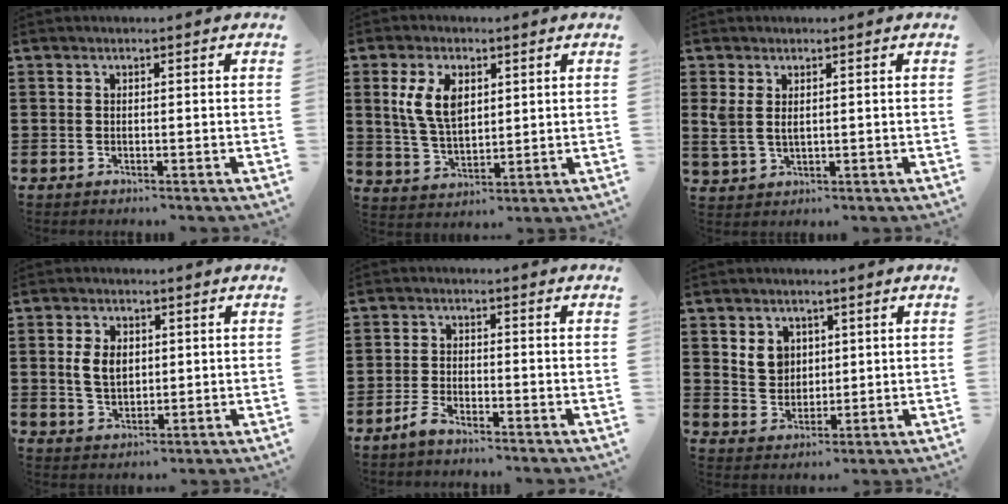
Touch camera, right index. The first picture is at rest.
{"total": 7.4, "force": [2.4, 4.2, 5.6], "torque": [-0.129, 0.010, 0.040]}
{"total": 2.8, "force": [1.2, 1.5, 2.0], "torque": [-0.052, 0.002, 0.020]}
{"total": 4.5, "force": [0.7, 3.1, 3.3], "torque": [-0.071, 0.006, 0.006]}
{"total": 2.4, "force": [-2.2, 0.3, 0.7], "torque": [-0.022, 0.003, -0.048]}
{"total": 4.2, "force": [1.9, 3.5, 1.1], "torque": [-0.030, 0.008, 0.035]}